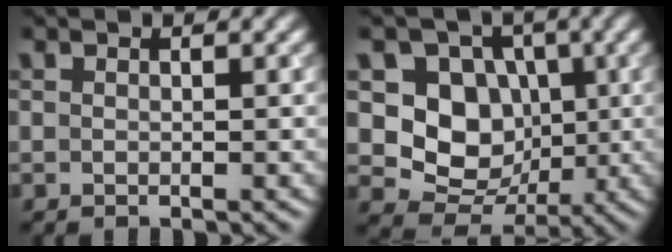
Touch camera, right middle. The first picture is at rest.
{"total": 7.7, "force": [0.7, 6.5, 4.0], "torque": [-0.062, -0.007, -0.007]}